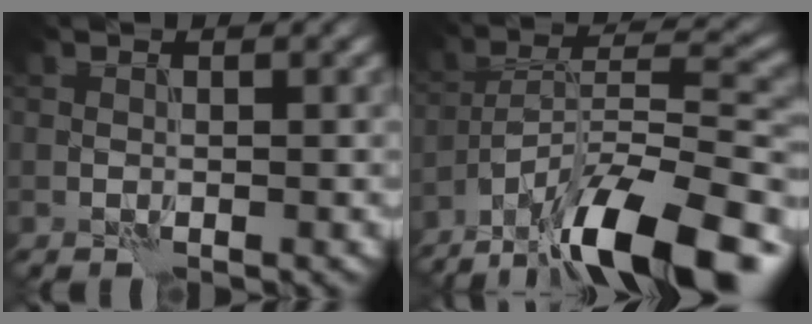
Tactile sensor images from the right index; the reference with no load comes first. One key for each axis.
{"total": 14.4, "fx": -10.4, "fy": 3.9, "fz": 9.1, "tx": -0.156, "ty": 0.012, "tz": -0.182}